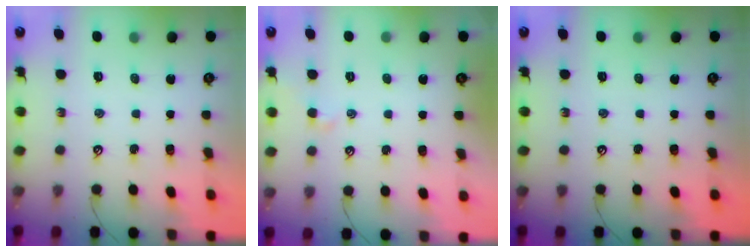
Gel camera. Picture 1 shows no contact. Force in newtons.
{"total": 0.9, "press": 0.8, "slide": 0.5}
{"total": 0.0}